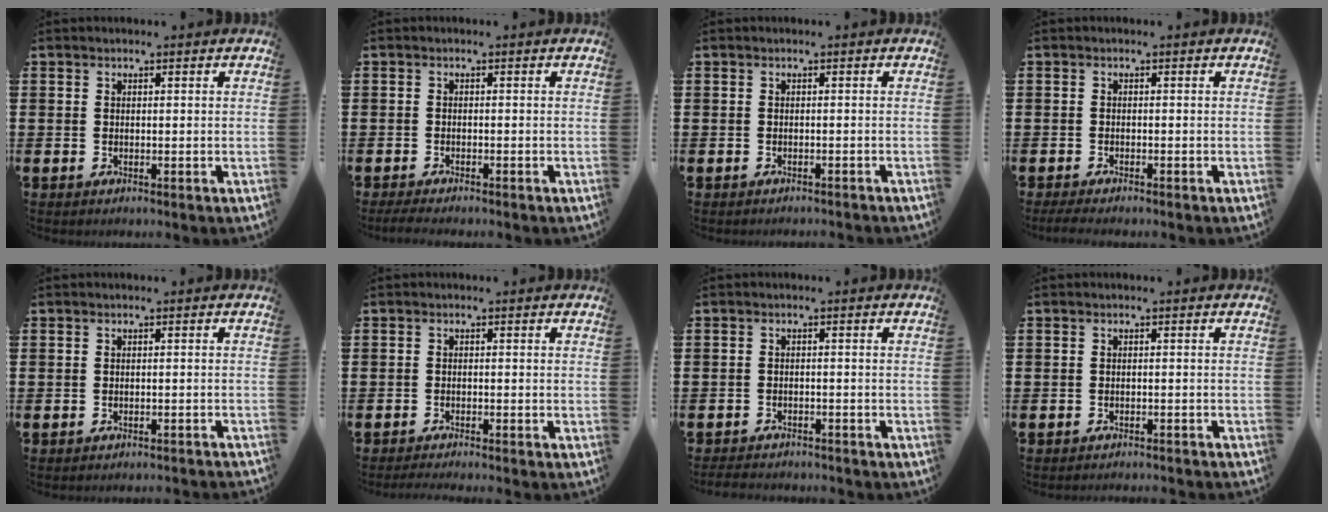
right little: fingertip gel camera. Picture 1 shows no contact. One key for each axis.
{"total": 1.2, "fx": -0.9, "fy": 0.1, "fz": 0.8, "tx": -0.012, "ty": -0.002, "tz": -0.018}
{"total": 0.6, "fx": -0.5, "fy": -0.1, "fz": 0.0, "tx": 0.000, "ty": -0.002, "tz": -0.011}
{"total": 1.2, "fx": -0.8, "fy": 0.1, "fz": 0.8, "tx": -0.013, "ty": -0.002, "tz": -0.017}
{"total": 0.9, "fx": -0.8, "fy": -0.2, "fz": 0.0, "tx": 0.001, "ty": 0.001, "tz": -0.018}
{"total": 1.0, "fx": -1.0, "fy": -0.2, "fz": 0.3, "tx": -0.003, "ty": -0.001, "tz": -0.019}
{"total": 1.9, "fx": -1.9, "fy": 0.0, "fz": 0.0, "tx": -0.004, "ty": 0.001, "tz": -0.041}
{"total": 0.9, "fx": -0.9, "fy": -0.2, "fz": -0.1, "tx": 0.002, "ty": 0.000, "tz": -0.019}